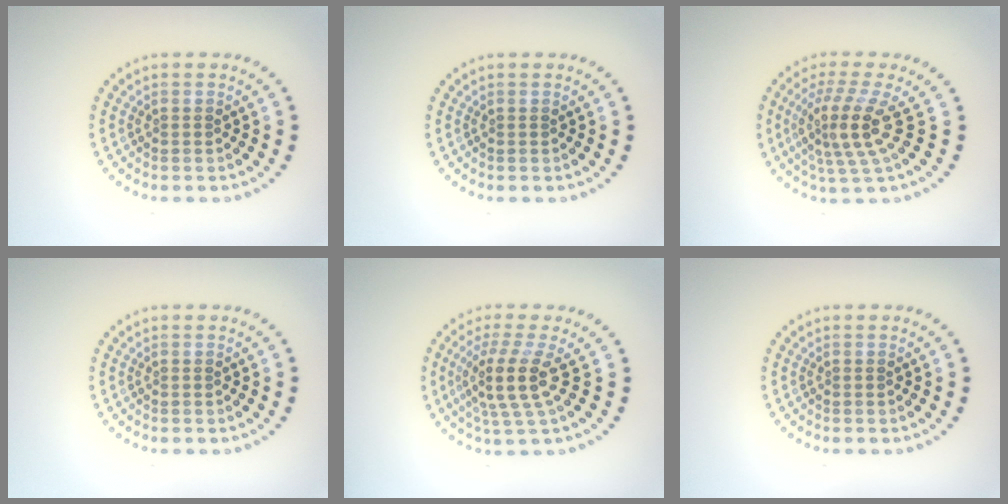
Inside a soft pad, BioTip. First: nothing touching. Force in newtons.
{"total": 0.0}
{"total": 4.2, "press": 3.1, "slide": 2.8}
{"total": 0.0}
{"total": 4.1, "press": 3.0, "slide": 2.7}
{"total": 0.0}